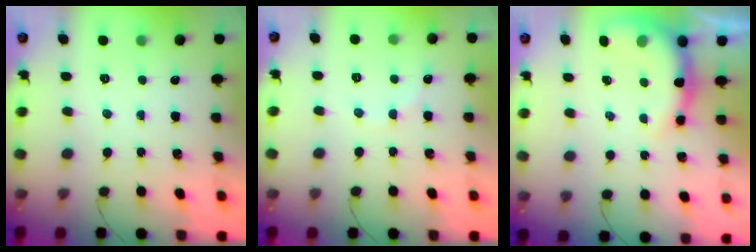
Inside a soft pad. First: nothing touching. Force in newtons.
{"total": 4.1, "press": 4.0, "slide": 0.6}
{"total": 8.6, "press": 8.6, "slide": 0.7}